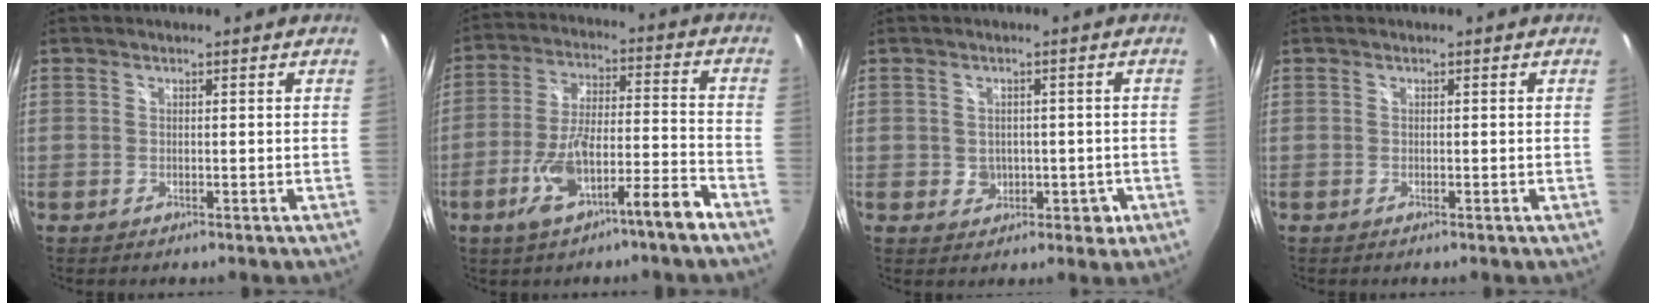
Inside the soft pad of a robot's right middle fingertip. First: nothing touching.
{"total": 11.8, "force": [-7.5, 1.3, 9.0], "torque": [-0.173, 0.000, -0.123]}
{"total": 4.2, "force": [-0.7, 3.8, 1.8], "torque": [-0.027, 0.004, -0.002]}
{"total": 0.0}